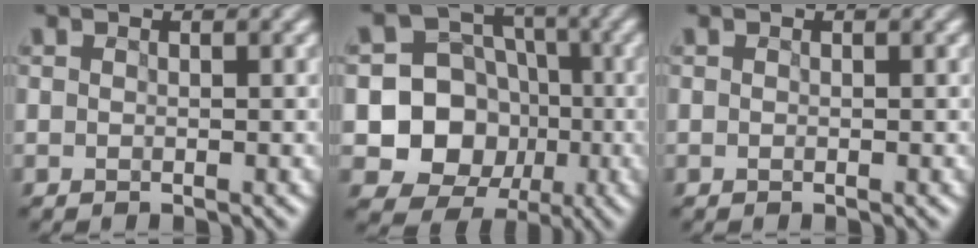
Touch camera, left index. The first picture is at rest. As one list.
[{"total": 10.2, "force": [-2.1, 9.2, 3.9], "torque": [-0.076, 0.001, -0.056]}, {"total": 0.0}]